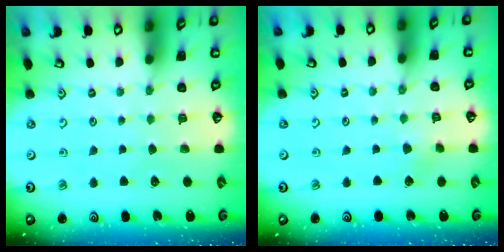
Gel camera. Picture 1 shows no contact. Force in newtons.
{"total": 2.9, "press": 2.9, "slide": 0.2}